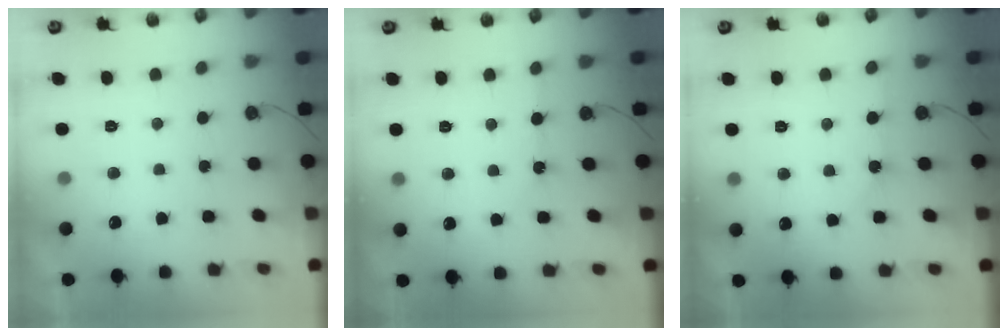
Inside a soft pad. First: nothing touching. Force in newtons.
{"total": 2.4, "press": 2.4, "slide": 0.2}
{"total": 3.6, "press": 3.5, "slide": 0.6}